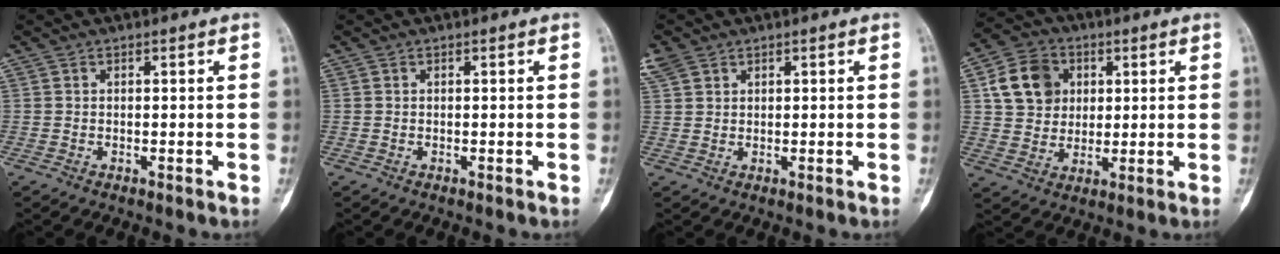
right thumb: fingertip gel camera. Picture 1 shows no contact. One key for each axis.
{"total": 0.0}
{"total": 4.1, "fx": 2.4, "fy": 2.9, "fz": 1.5, "tx": -0.033, "ty": 0.013, "tz": 0.056}
{"total": 11.0, "fx": 3.1, "fy": 9.2, "fz": 5.2, "tx": -0.067, "ty": -0.002, "tz": 0.055}